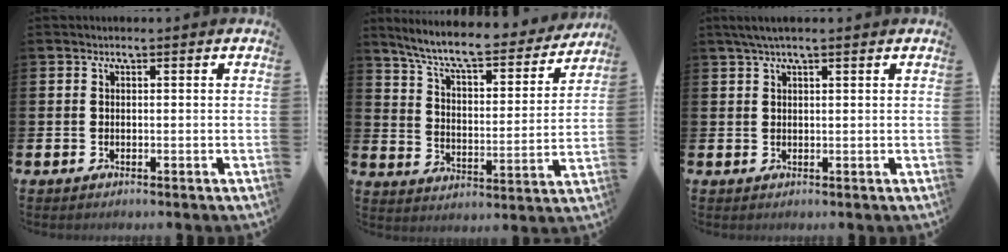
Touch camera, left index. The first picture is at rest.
{"total": 8.6, "force": [7.6, 1.4, 3.8], "torque": [-0.104, -0.055, 0.127]}
{"total": 2.2, "force": [1.6, 0.2, 1.5], "torque": [-0.039, 0.007, 0.030]}